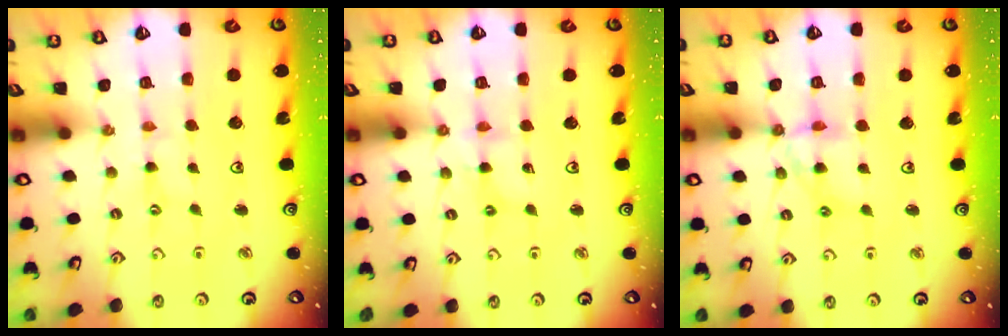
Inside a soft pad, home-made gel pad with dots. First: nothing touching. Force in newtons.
{"total": 3.9, "press": 3.9, "slide": 0.3}
{"total": 9.0, "press": 9.0, "slide": 0.8}